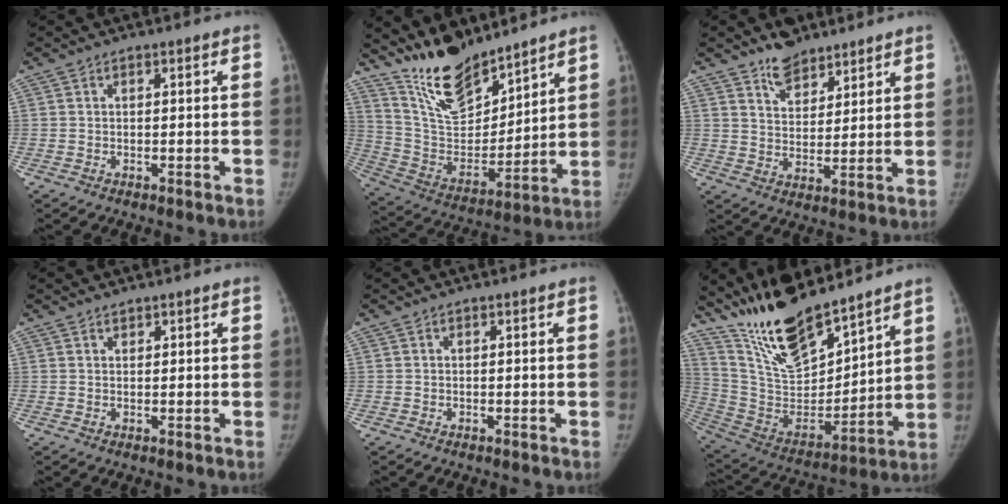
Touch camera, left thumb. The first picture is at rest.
{"total": 15.6, "force": [13.3, 5.1, 6.5], "torque": [-0.081, -0.082, 0.259]}
{"total": 7.8, "force": [6.2, 3.8, 2.8], "torque": [-0.018, -0.045, 0.108]}
{"total": 0.8, "force": [0.7, 0.3, 0.1], "torque": [0.003, -0.006, 0.011]}
{"total": 0.0}
{"total": 20.4, "force": [16.8, 5.8, 10.0], "torque": [-0.141, -0.103, 0.317]}